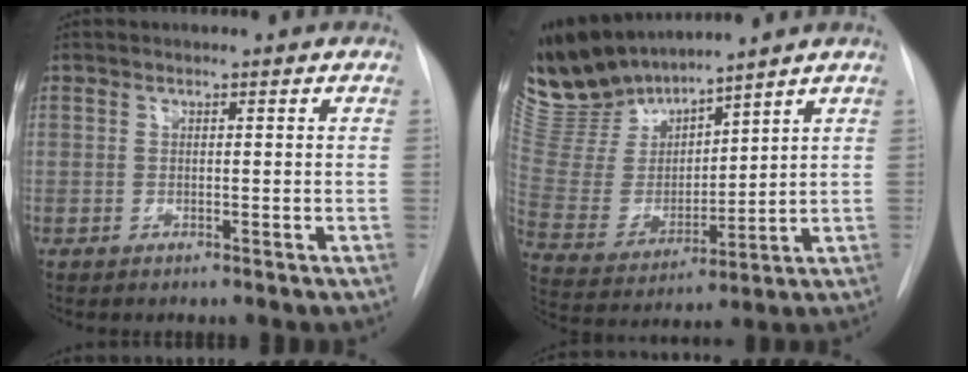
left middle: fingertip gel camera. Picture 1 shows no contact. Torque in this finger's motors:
{"motor_torque": [1.12, -1.02, 0.46, 0.20]}